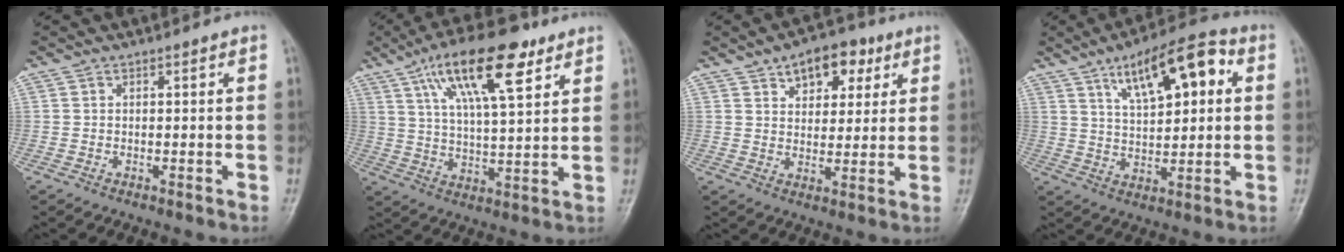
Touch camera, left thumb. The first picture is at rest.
{"total": 16.6, "force": [8.7, 5.4, 13.0], "torque": [-0.202, -0.018, 0.150]}
{"total": 9.3, "force": [4.8, 5.6, 5.7], "torque": [-0.044, -0.014, 0.067]}
{"total": 14.1, "force": [5.5, 5.5, 11.8], "torque": [-0.158, 0.000, 0.084]}